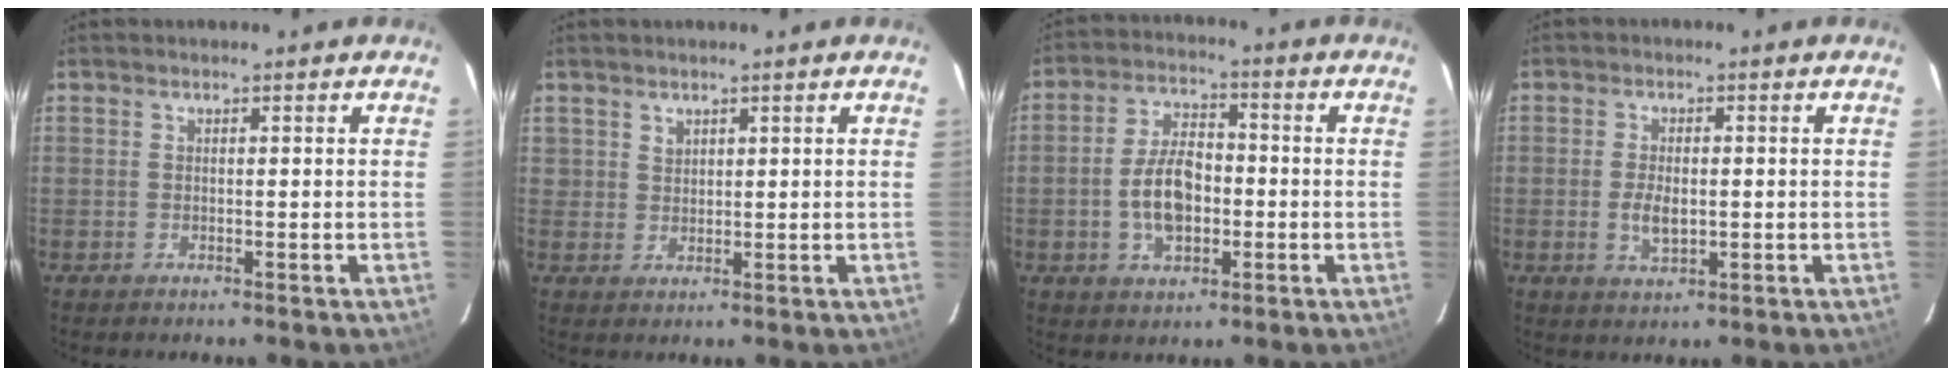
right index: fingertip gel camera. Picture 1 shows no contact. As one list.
[{"total": 1.9, "force": [1.4, 1.2, 0.0], "torque": [0.010, 0.005, 0.027]}, {"total": 9.3, "force": [-1.7, 5.3, 7.4], "torque": [-0.143, 0.012, -0.022]}, {"total": 5.0, "force": [-0.7, 2.5, 4.3], "torque": [-0.086, -0.004, -0.010]}]